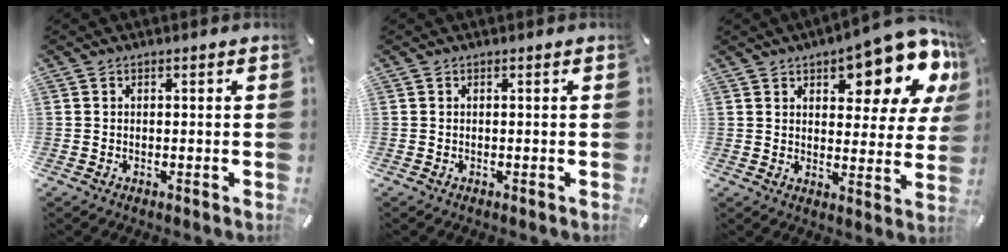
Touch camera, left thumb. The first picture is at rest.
{"total": 0.0}
{"total": 16.0, "force": [9.7, 6.8, 10.8], "torque": [-0.124, -0.073, 0.158]}